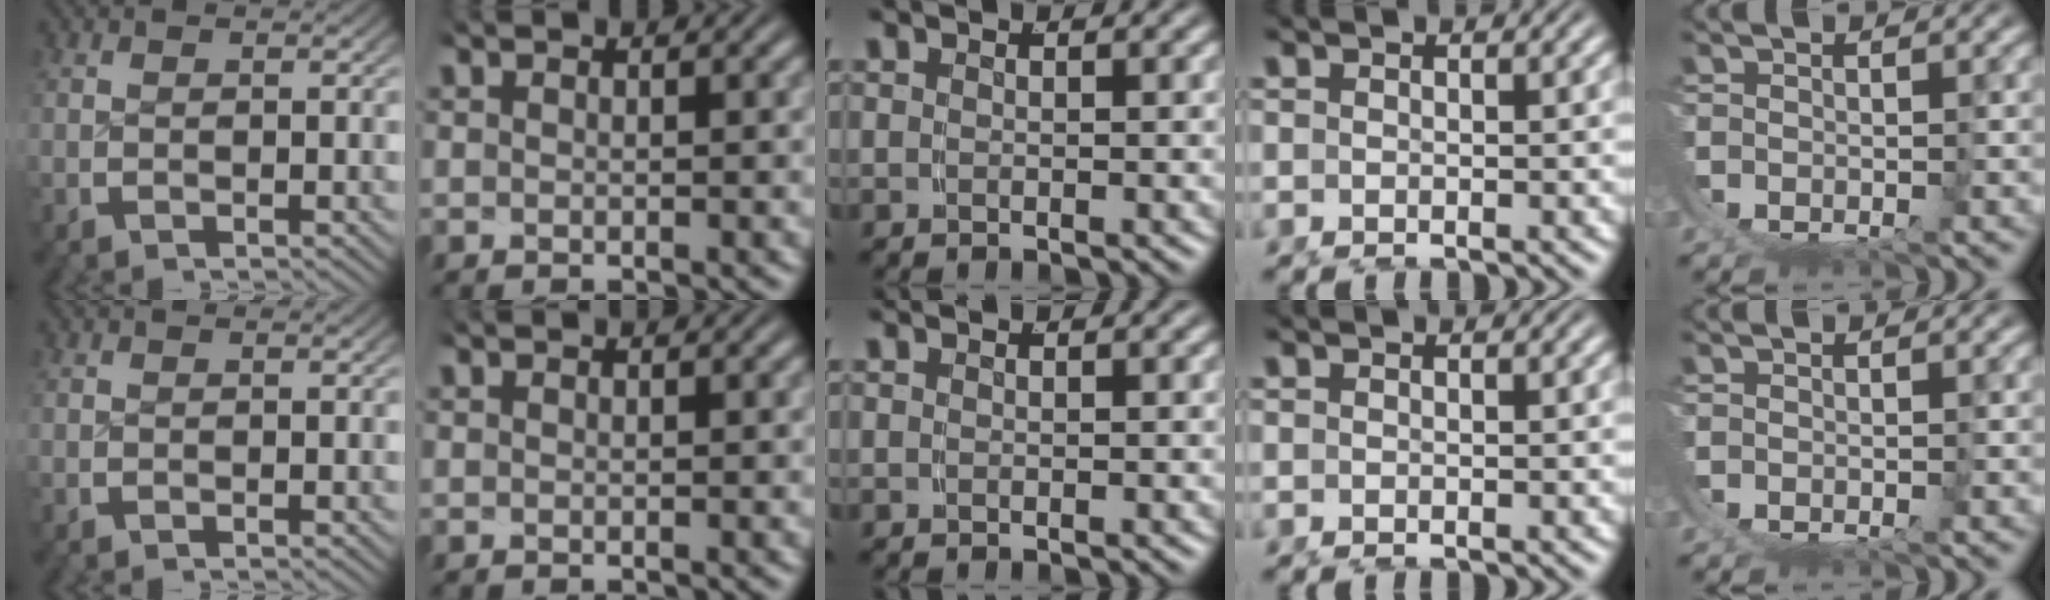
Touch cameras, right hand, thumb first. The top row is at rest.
{}